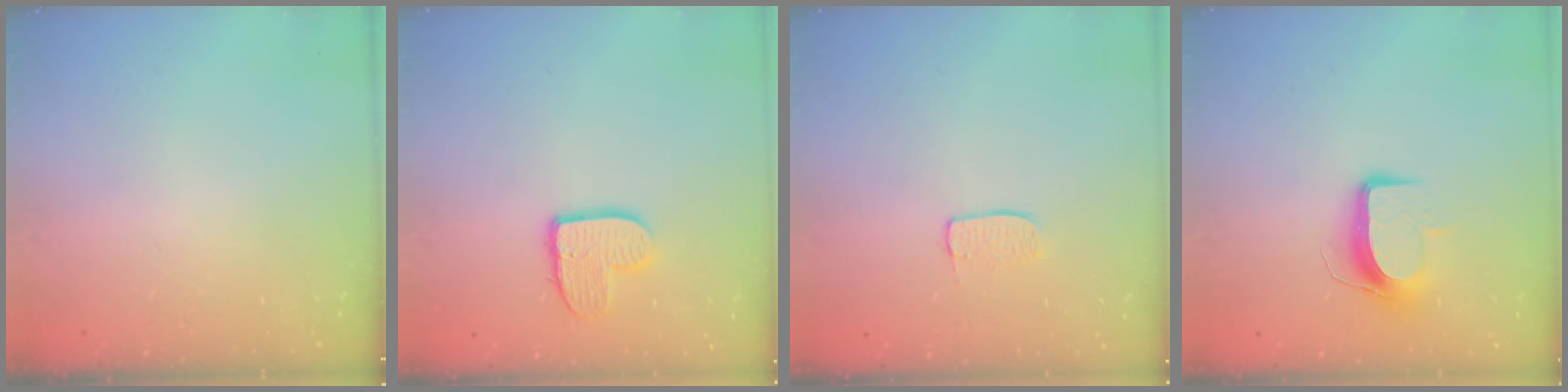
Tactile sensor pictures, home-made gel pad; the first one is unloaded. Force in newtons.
{"total": 9.8, "press": 9.8, "slide": 0.5}
{"total": 5.0, "press": 5.0, "slide": 0.3}
{"total": 9.8, "press": 9.8, "slide": 0.3}